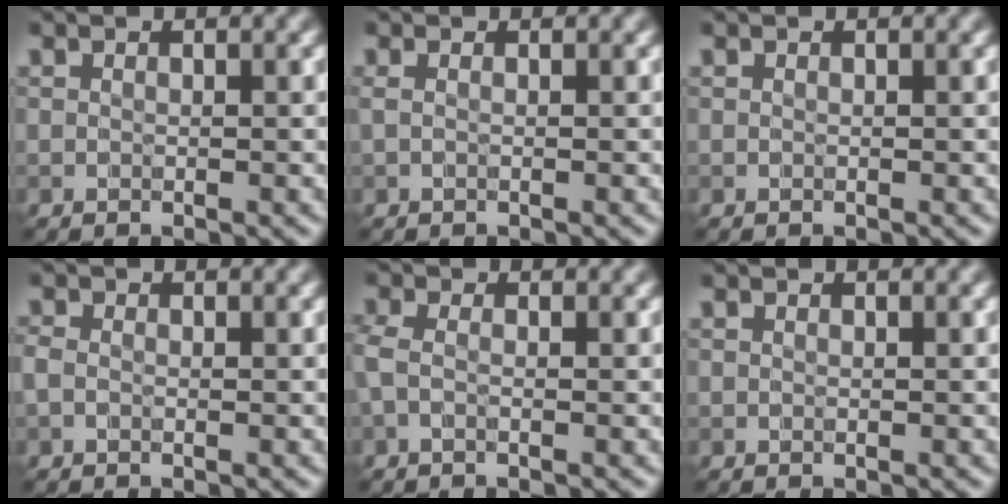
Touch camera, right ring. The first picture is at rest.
{"total": 0.8, "force": [0.1, 0.3, 0.7], "torque": [-0.015, -0.002, -0.003]}
{"total": 0.0}
{"total": 1.0, "force": [-0.4, 0.6, 0.6], "torque": [-0.017, -0.001, -0.012]}
{"total": 1.7, "force": [-0.4, 0.7, 1.5], "torque": [-0.037, -0.003, -0.014]}
{"total": 0.0}